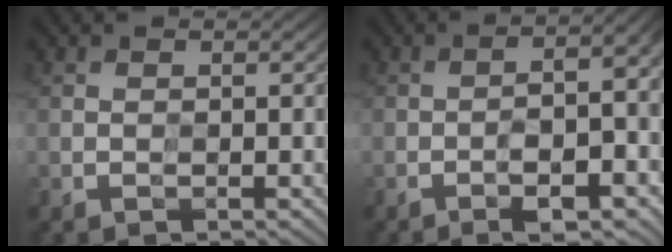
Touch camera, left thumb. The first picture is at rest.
{"total": 8.4, "force": [-3.3, 2.2, 7.4], "torque": [-0.102, 0.002, -0.050]}